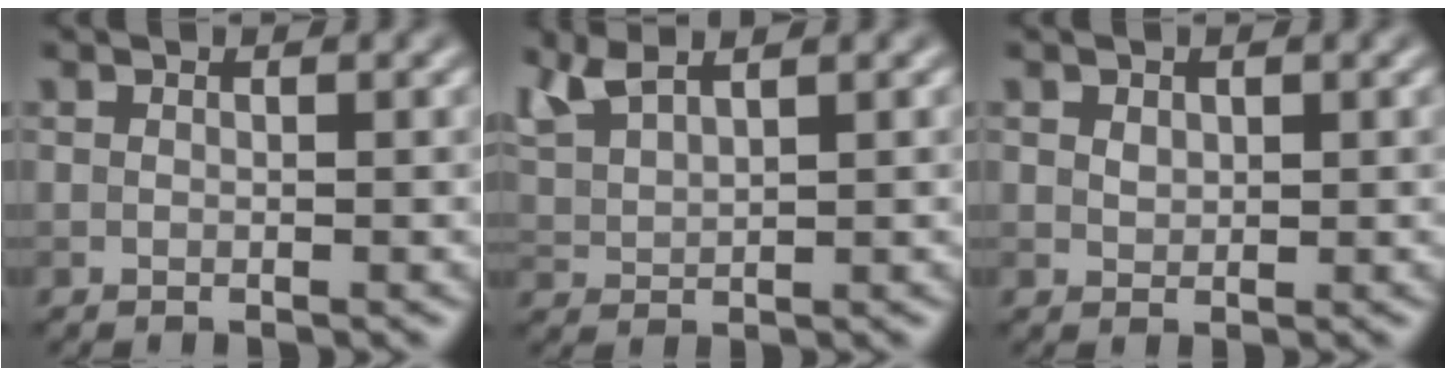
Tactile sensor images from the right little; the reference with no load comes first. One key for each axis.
{"total": 3.5, "fx": 2.5, "fy": 1.1, "fz": 2.3, "tx": -0.065, "ty": 0.015, "tz": 0.057}
{"total": 0.9, "fx": 0.3, "fy": 0.7, "fz": 0.4, "tx": -0.010, "ty": -0.001, "tz": 0.012}